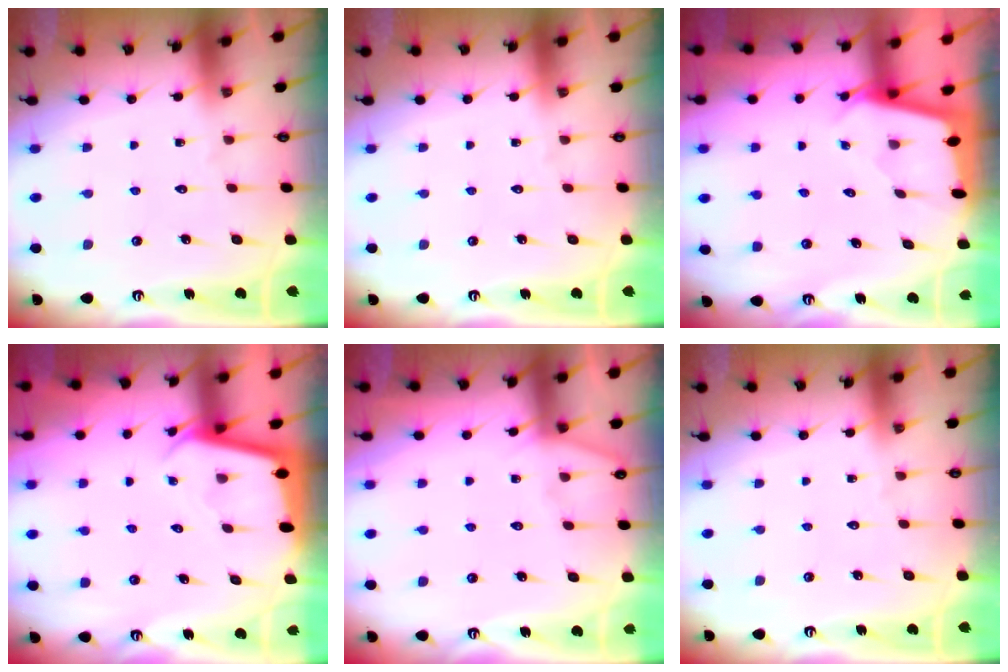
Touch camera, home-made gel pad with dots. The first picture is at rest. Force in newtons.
{"total": 0.0}
{"total": 1.6, "press": 1.6, "slide": 0.2}
{"total": 2.5, "press": 2.5, "slide": 0.1}
{"total": 3.9, "press": 3.9, "slide": 0.6}
{"total": 0.0}